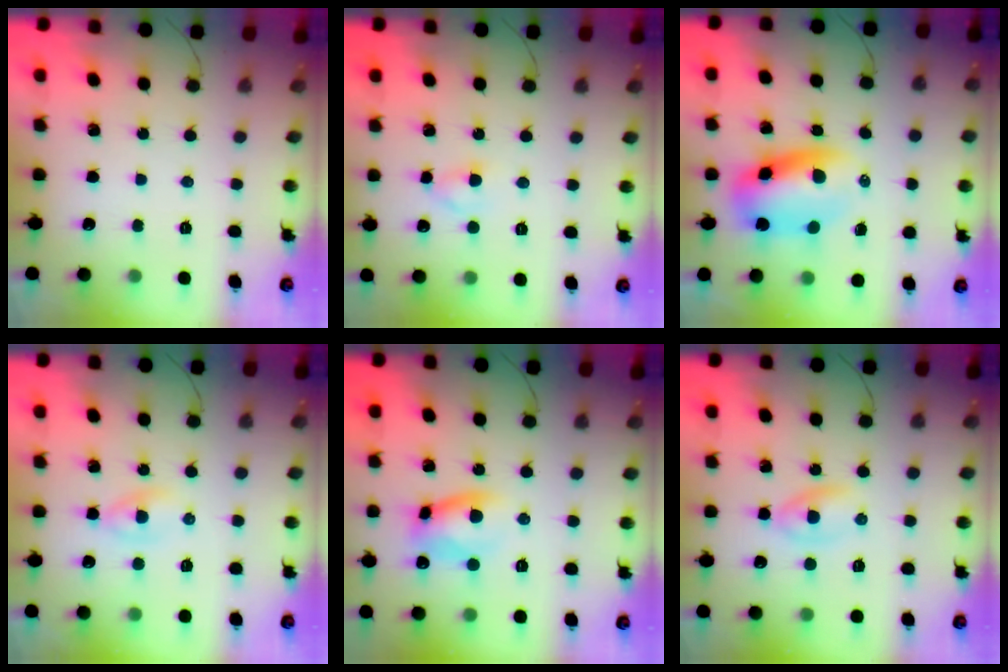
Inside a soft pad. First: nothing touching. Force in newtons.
{"total": 2.6, "press": 2.5, "slide": 0.9}
{"total": 8.6, "press": 8.3, "slide": 2.3}
{"total": 2.4, "press": 2.2, "slide": 0.9}
{"total": 7.8, "press": 7.8, "slide": 0.4}
{"total": 2.3, "press": 2.1, "slide": 1.0}